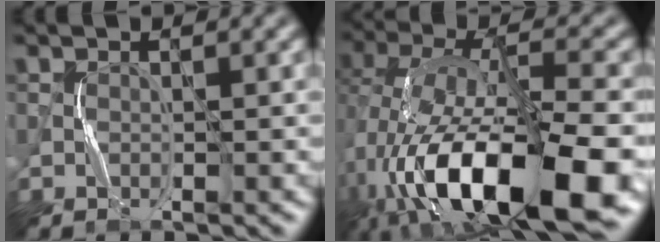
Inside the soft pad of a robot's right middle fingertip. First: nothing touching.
{"total": 14.7, "force": [-6.3, 6.0, 11.9], "torque": [-0.199, 0.000, -0.109]}